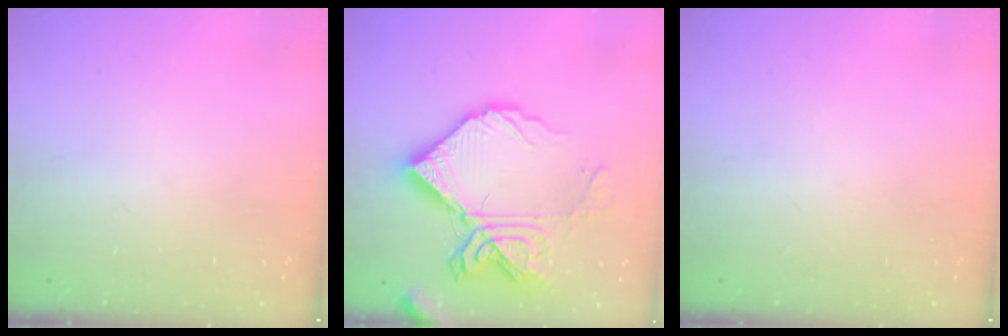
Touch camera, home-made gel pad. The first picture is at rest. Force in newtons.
{"total": 20.1, "press": 20.0, "slide": 2.2}
{"total": 0.0}